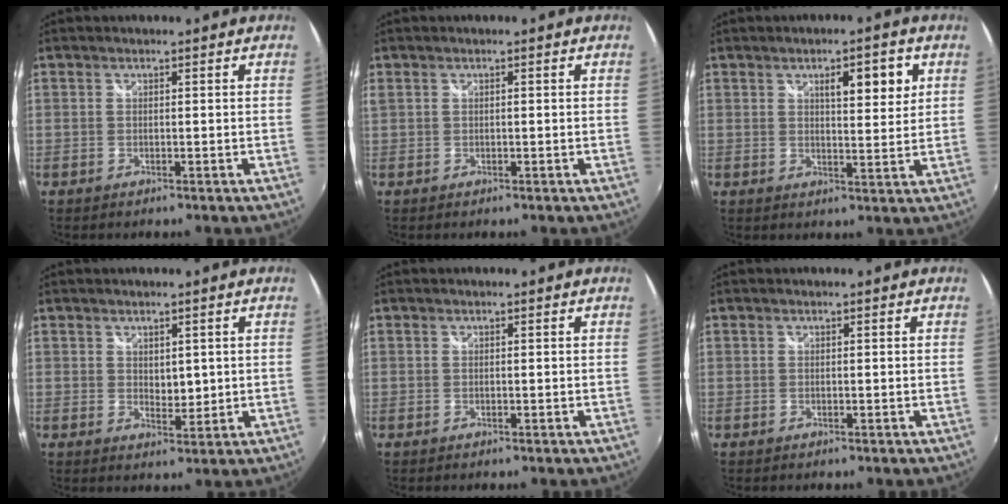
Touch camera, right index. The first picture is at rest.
{"total": 1.2, "force": [-0.1, 0.7, 0.9], "torque": [-0.021, 0.000, 0.000]}
{"total": 6.6, "force": [2.7, 1.9, 5.7], "torque": [-0.080, 0.008, 0.042]}
{"total": 2.6, "force": [0.8, 1.7, 1.7], "torque": [-0.024, -0.001, 0.015]}
{"total": 0.0}
{"total": 0.0}